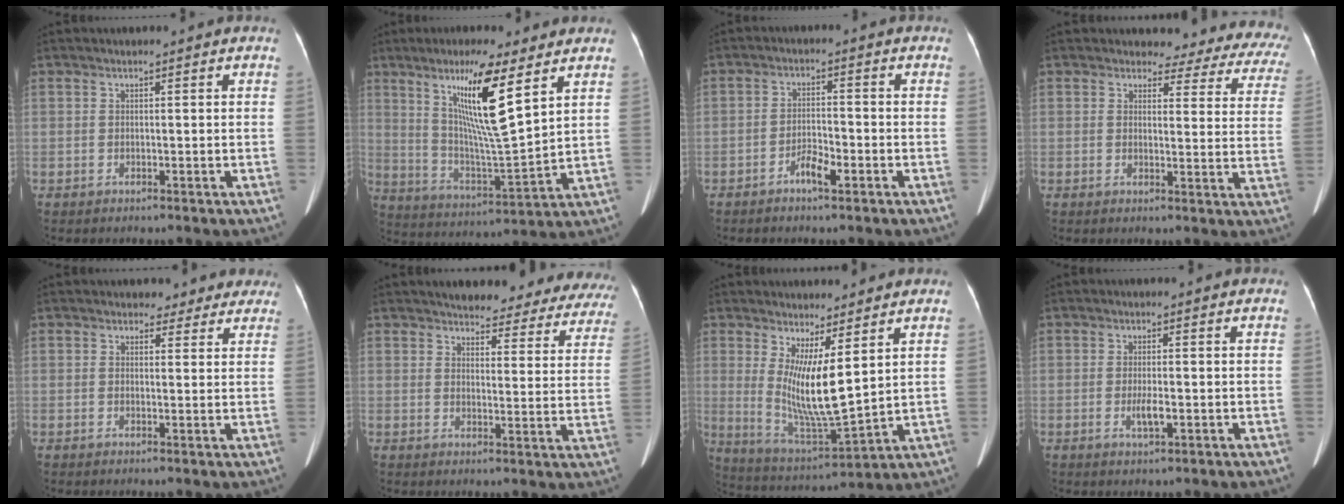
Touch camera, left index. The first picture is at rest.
{"total": 14.1, "force": [6.9, 0.6, 12.3], "torque": [-0.234, -0.013, 0.124]}
{"total": 3.5, "force": [-2.2, 0.9, 2.6], "torque": [-0.047, 0.004, -0.040]}
{"total": 13.5, "force": [12.3, 4.5, 3.3], "torque": [-0.002, -0.055, 0.096]}
{"total": 4.4, "force": [3.7, 2.4, 0.1], "torque": [0.019, 0.000, 0.026]}
{"total": 21.7, "force": [19.8, 5.9, 6.5], "torque": [-0.060, -0.049, 0.208]}
{"total": 10.1, "force": [2.9, 1.0, 9.6], "torque": [-0.190, -0.037, 0.063]}
{"total": 2.7, "force": [-0.8, 0.6, 2.5], "torque": [-0.050, -0.001, -0.011]}